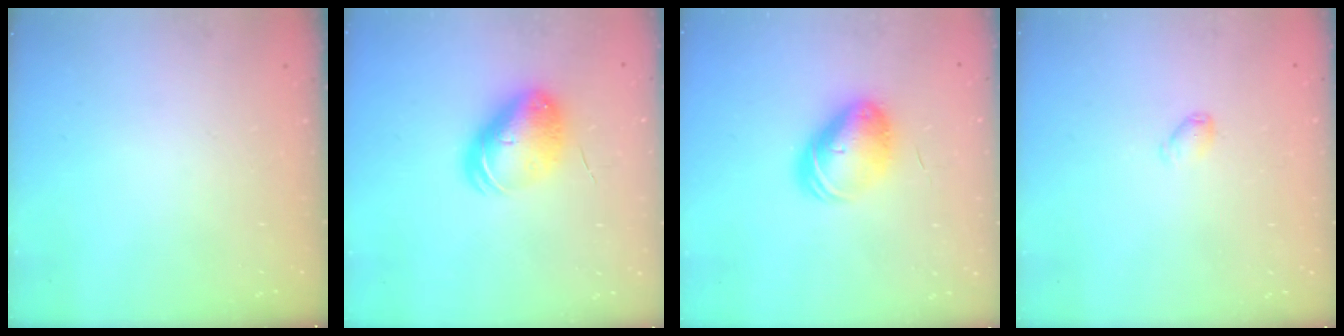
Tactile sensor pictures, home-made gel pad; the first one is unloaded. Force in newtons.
{"total": 9.3, "press": 9.1, "slide": 2.0}
{"total": 10.4, "press": 10.2, "slide": 2.2}
{"total": 4.4, "press": 4.4, "slide": 0.7}